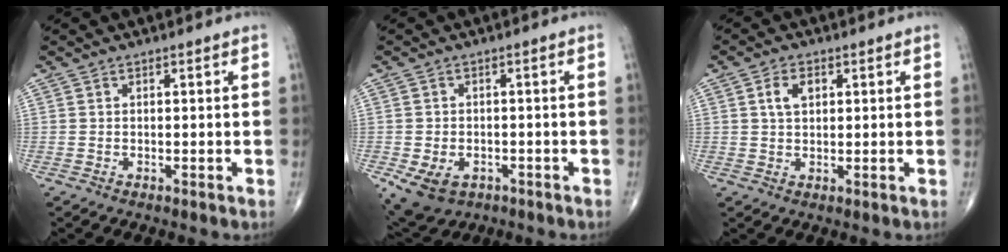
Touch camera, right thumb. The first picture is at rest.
{"total": 7.9, "force": [-3.4, 5.6, 4.4], "torque": [-0.077, 0.010, -0.043]}
{"total": 3.8, "force": [1.2, 2.4, 2.7], "torque": [-0.047, 0.002, 0.021]}